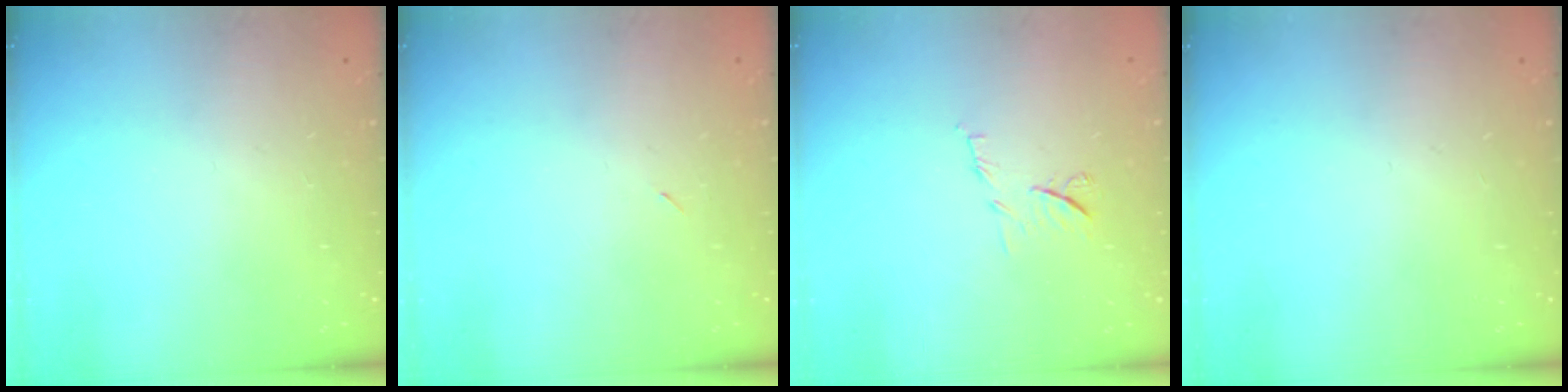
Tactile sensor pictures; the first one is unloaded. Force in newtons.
{"total": 2.3, "press": 1.9, "slide": 1.2}
{"total": 6.2, "press": 6.2, "slide": 0.7}
{"total": 0.0}